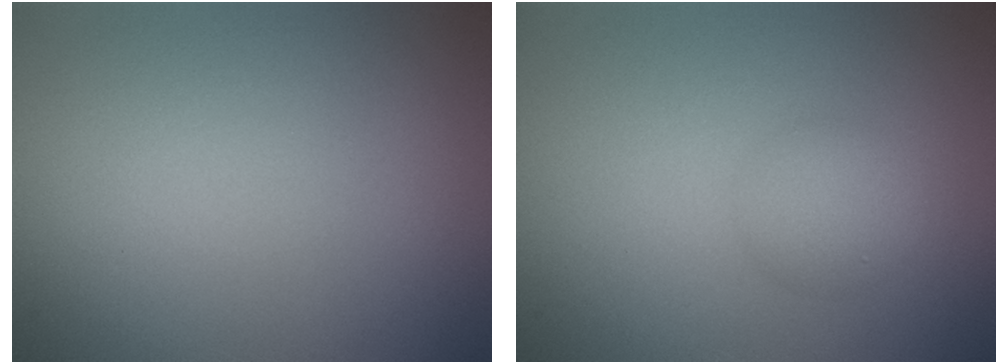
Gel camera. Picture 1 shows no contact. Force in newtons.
{"total": 2.4, "press": 2.4, "slide": 0.0}